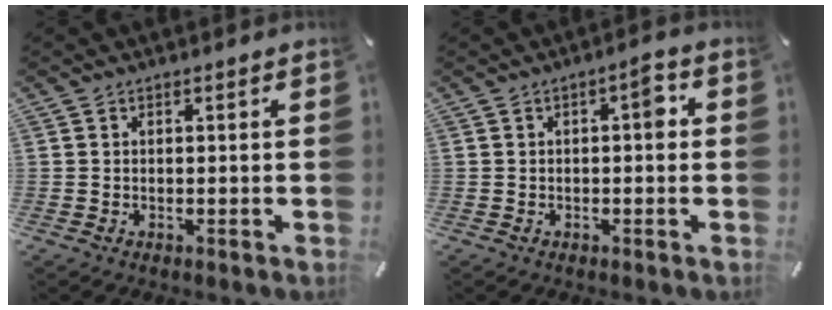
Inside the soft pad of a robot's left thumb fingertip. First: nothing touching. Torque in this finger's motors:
{"motor_torque": [0.42, 0.96, 0.36, -0.38, 0.12]}